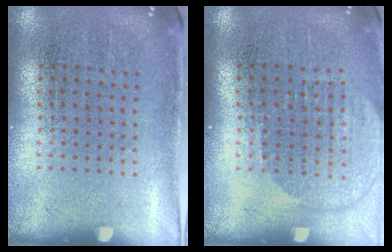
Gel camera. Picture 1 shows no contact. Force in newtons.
{"total": 1.8, "press": 1.5, "slide": 0.9}